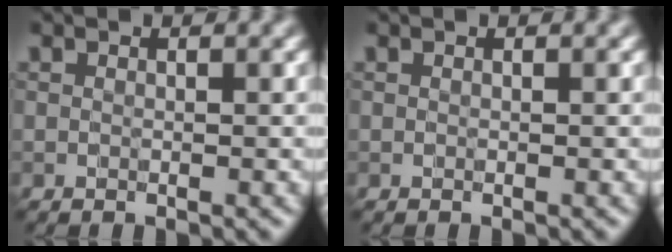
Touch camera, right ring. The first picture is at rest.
{"total": 0.0}